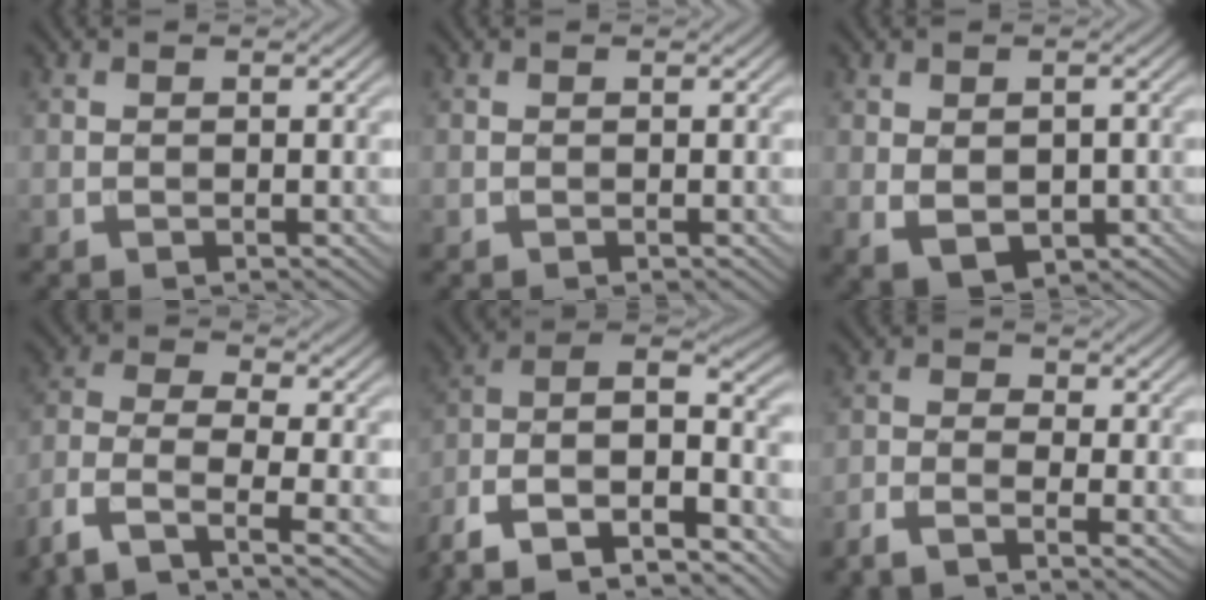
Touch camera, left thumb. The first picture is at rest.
{"total": 0.0}
{"total": 4.5, "force": [-0.9, 2.9, 3.3], "torque": [-0.064, -0.015, -0.006]}
{"total": 8.5, "force": [-5.4, 2.8, 6.0], "torque": [-0.123, -0.006, -0.120]}
{"total": 16.6, "force": [-8.7, 8.2, 11.5], "torque": [-0.270, -0.024, -0.142]}
{"total": 3.4, "force": [-2.3, 0.9, 2.3], "torque": [-0.053, -0.007, -0.052]}